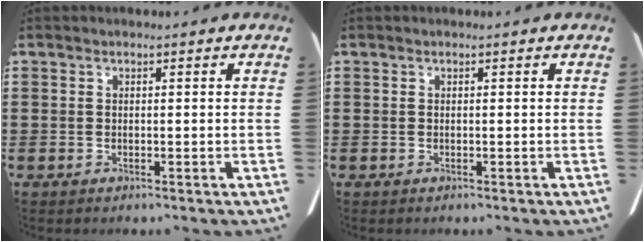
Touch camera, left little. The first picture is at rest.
{"total": 0.0}